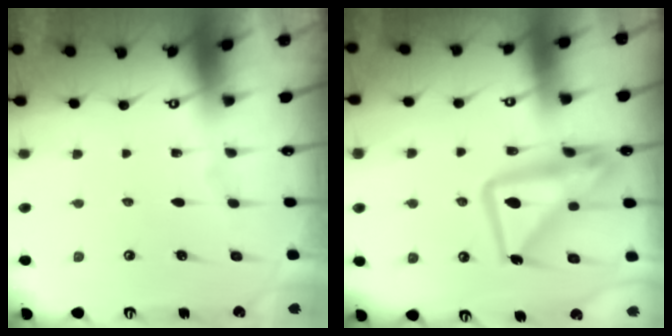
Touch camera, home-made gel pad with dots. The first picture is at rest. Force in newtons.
{"total": 15.8, "press": 15.7, "slide": 1.8}